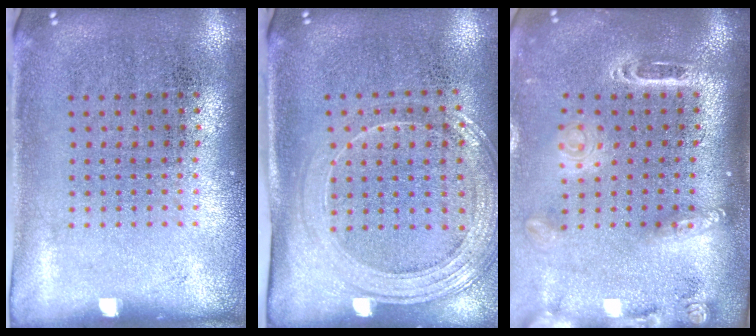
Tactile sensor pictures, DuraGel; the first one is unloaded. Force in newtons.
{"total": 1.9, "press": 1.7, "slide": 0.8}
{"total": 2.5, "press": 1.8, "slide": 1.7}